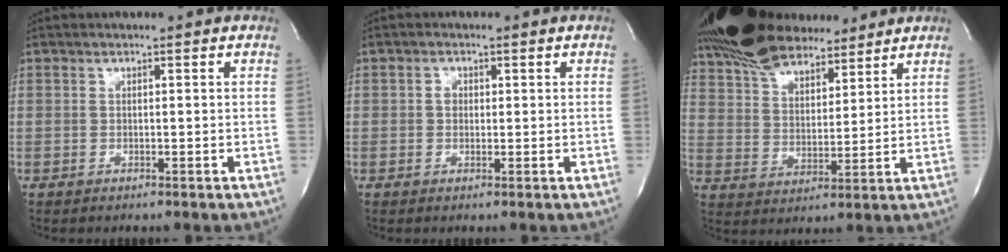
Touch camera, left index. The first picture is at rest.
{"total": 1.5, "force": [0.0, 1.3, 0.7], "torque": [-0.012, -0.002, -0.002]}
{"total": 16.1, "force": [13.6, 5.5, 6.5], "torque": [-0.125, 0.027, 0.246]}